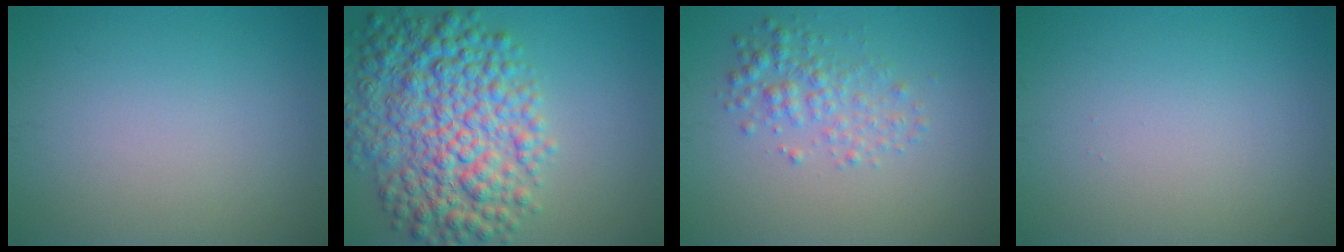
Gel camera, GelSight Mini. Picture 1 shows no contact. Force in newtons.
{"total": 9.5, "press": 9.5, "slide": 0.1}
{"total": 2.6, "press": 2.6, "slide": 0.0}
{"total": 0.0}